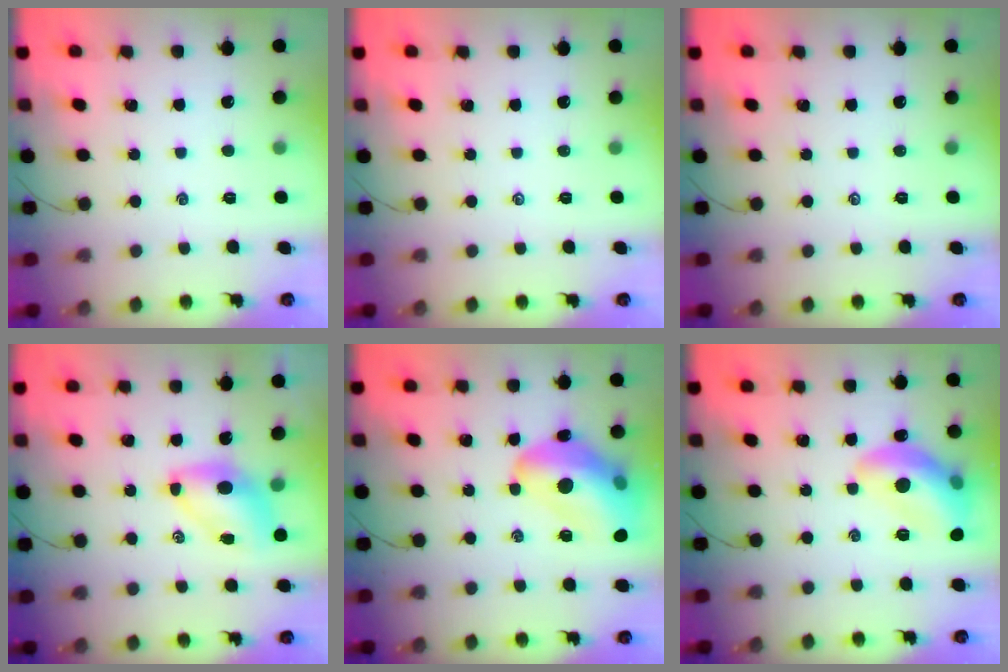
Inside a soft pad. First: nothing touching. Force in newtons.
{"total": 0.0}
{"total": 0.0}
{"total": 7.1, "press": 7.0, "slide": 1.1}
{"total": 18.8, "press": 18.3, "slide": 4.1}
{"total": 15.0, "press": 14.9, "slide": 1.6}